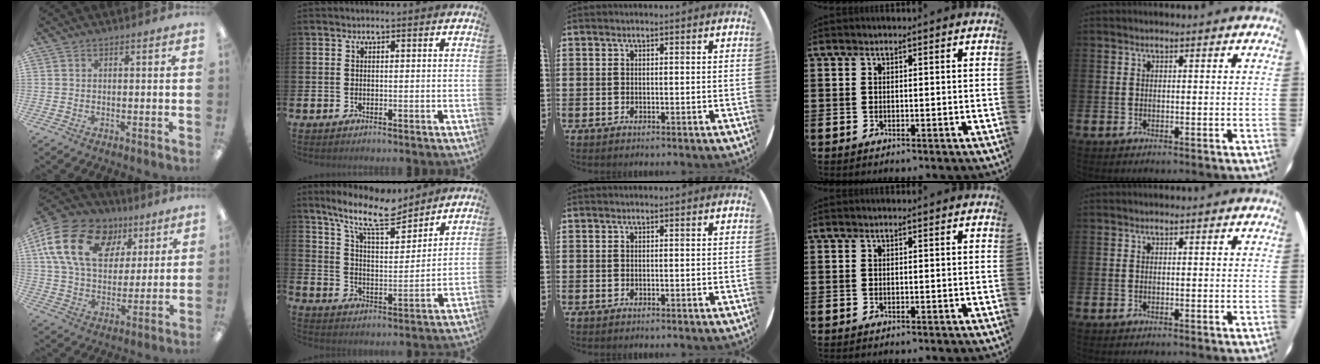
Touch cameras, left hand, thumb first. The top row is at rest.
{"thumb": {"total": 21.2, "force": [8.8, 14.6, 12.6], "torque": [-0.239, -0.015, 0.160]}, "index": {"total": 11.5, "force": [9.7, 2.7, 5.4], "torque": [-0.127, -0.047, 0.173]}}